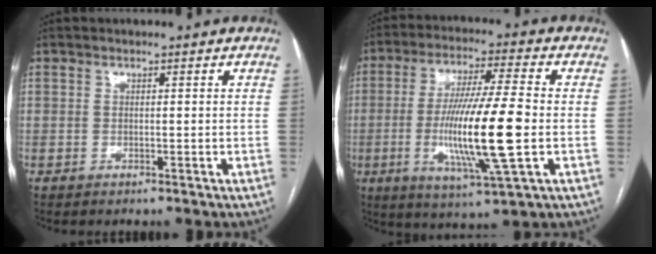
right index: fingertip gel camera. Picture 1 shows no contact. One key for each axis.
{"total": 15.9, "fx": -2.5, "fy": 0.7, "fz": 15.7, "tx": -0.302, "ty": -0.015, "tz": -0.045}